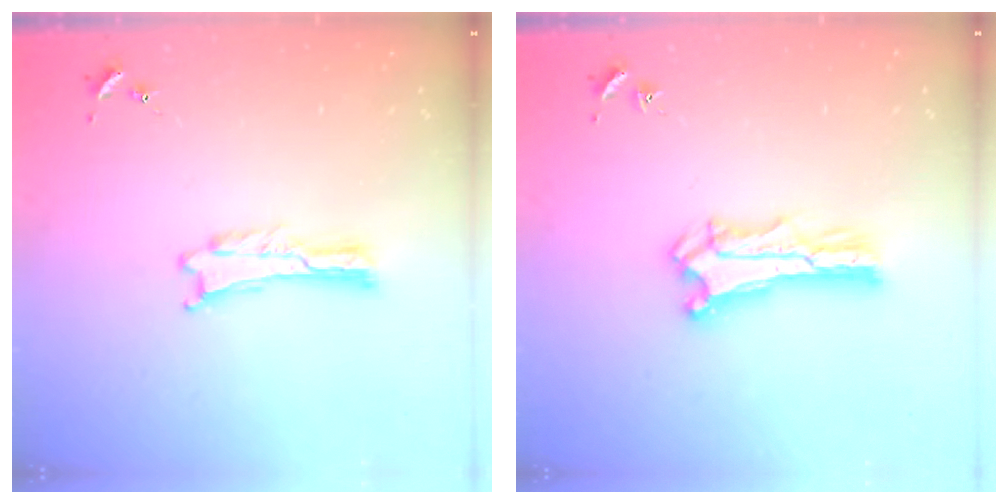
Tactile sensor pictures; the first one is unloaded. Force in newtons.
{"total": 1.5, "press": 1.5, "slide": 0.2}